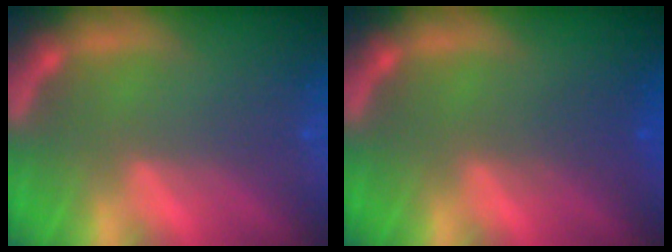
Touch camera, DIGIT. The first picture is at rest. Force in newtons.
{"total": 2.0}